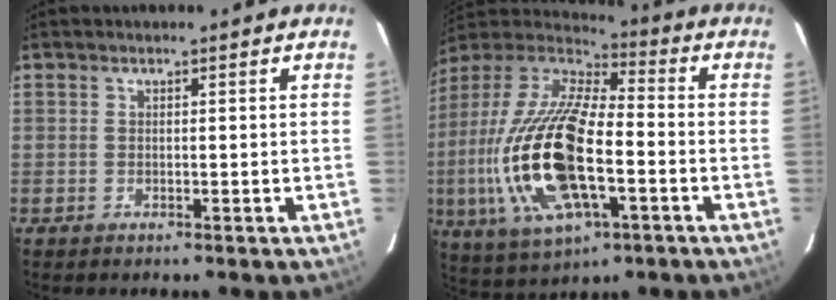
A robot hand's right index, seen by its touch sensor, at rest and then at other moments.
{"total": 24.3, "force": [-5.1, 9.9, 21.6], "torque": [-0.452, -0.023, -0.091]}